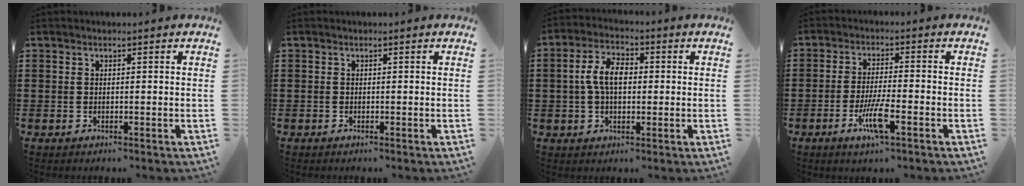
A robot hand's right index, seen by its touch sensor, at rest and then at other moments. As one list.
[{"total": 0.0}, {"total": 6.3, "force": [0.2, 3.4, 5.3], "torque": [-0.118, 0.009, -0.003]}, {"total": 6.1, "force": [-3.0, 0.9, 5.3], "torque": [-0.112, -0.012, -0.057]}]